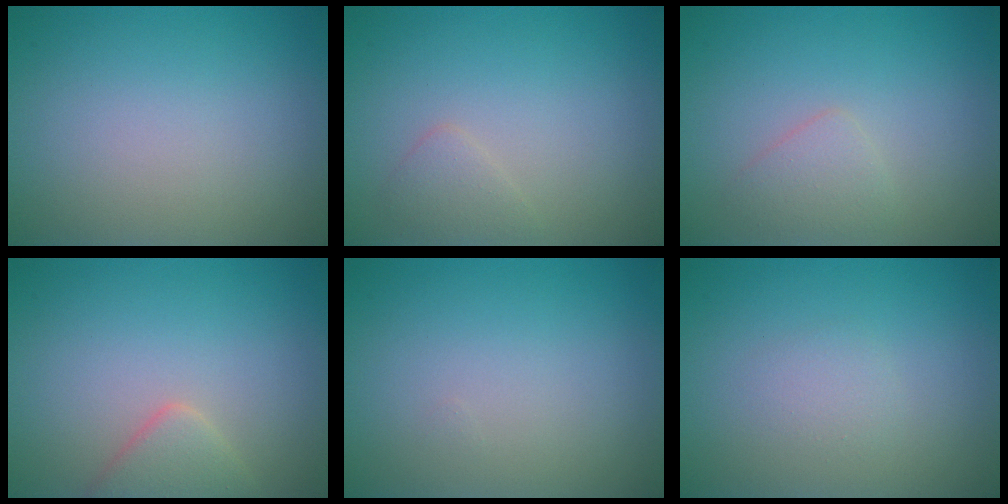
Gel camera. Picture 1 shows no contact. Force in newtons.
{"total": 1.2, "press": 1.2, "slide": 0.1}
{"total": 1.6, "press": 1.6, "slide": 0.1}
{"total": 2.3, "press": 2.3, "slide": 0.2}
{"total": 0.0}
{"total": 1.0, "press": 1.0, "slide": 0.0}